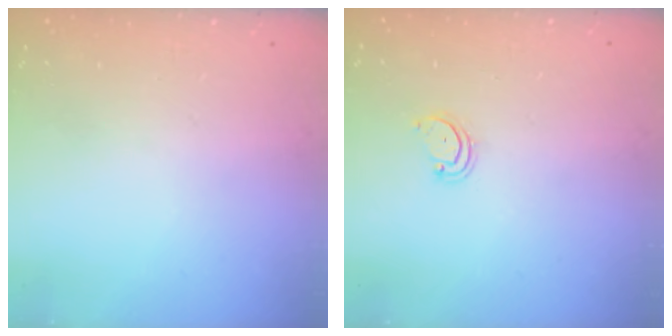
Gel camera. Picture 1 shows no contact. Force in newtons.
{"total": 3.0, "press": 3.0, "slide": 0.2}